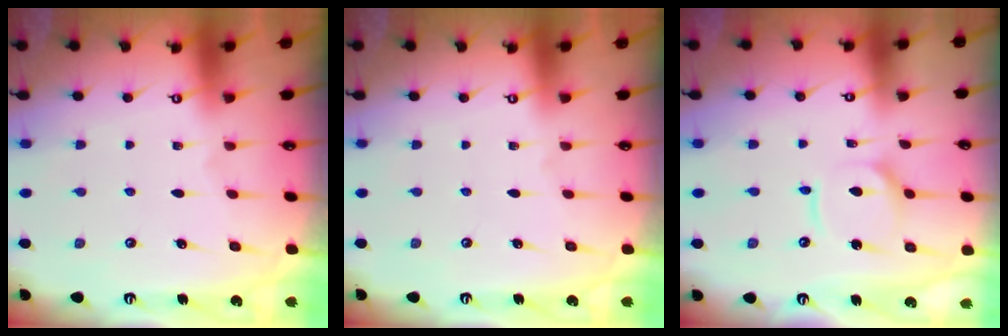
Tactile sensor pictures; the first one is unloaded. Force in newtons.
{"total": 0.0}
{"total": 8.9, "press": 8.9, "slide": 0.9}